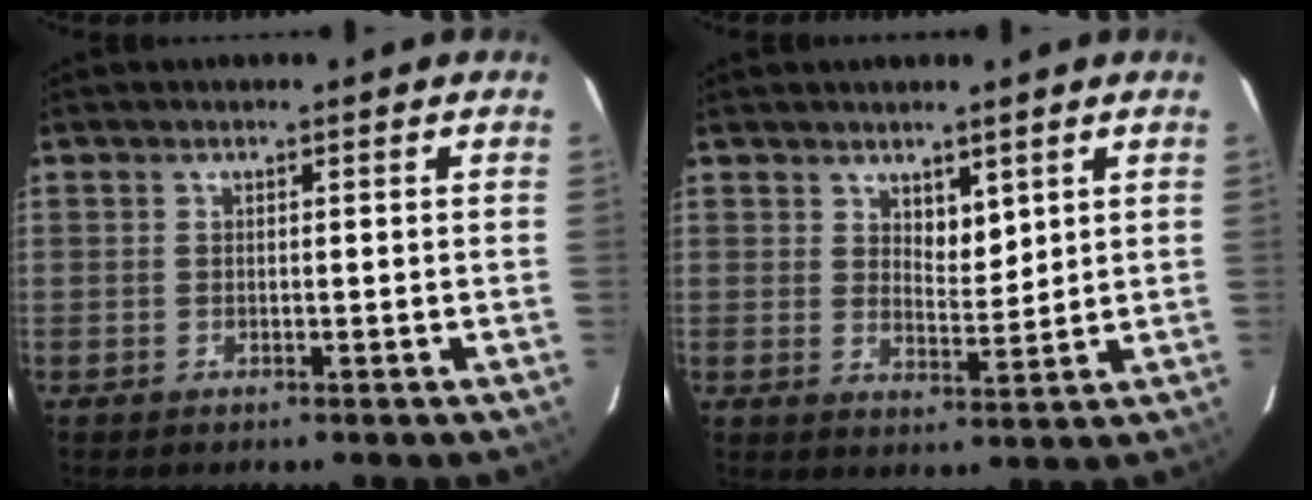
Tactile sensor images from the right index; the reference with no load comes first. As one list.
[{"total": 3.7, "force": [2.3, 1.7, 2.4], "torque": [-0.039, -0.007, 0.045]}]